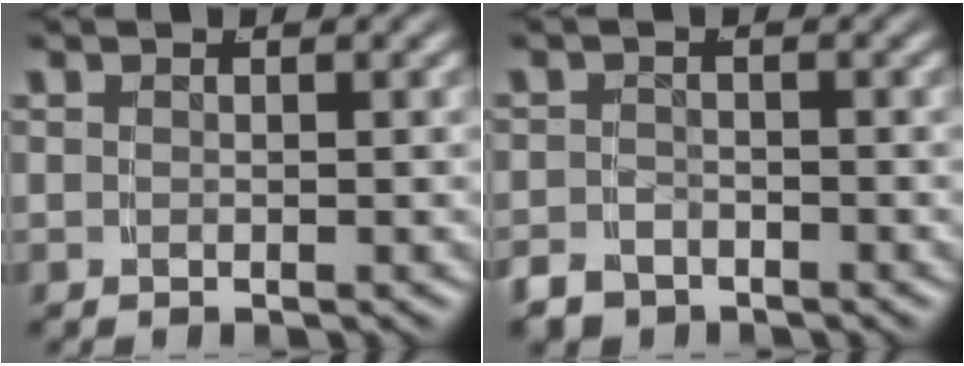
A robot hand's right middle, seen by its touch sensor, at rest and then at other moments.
{"total": 2.6, "force": [-2.3, 1.3, 0.2], "torque": [-0.006, -0.017, -0.033]}